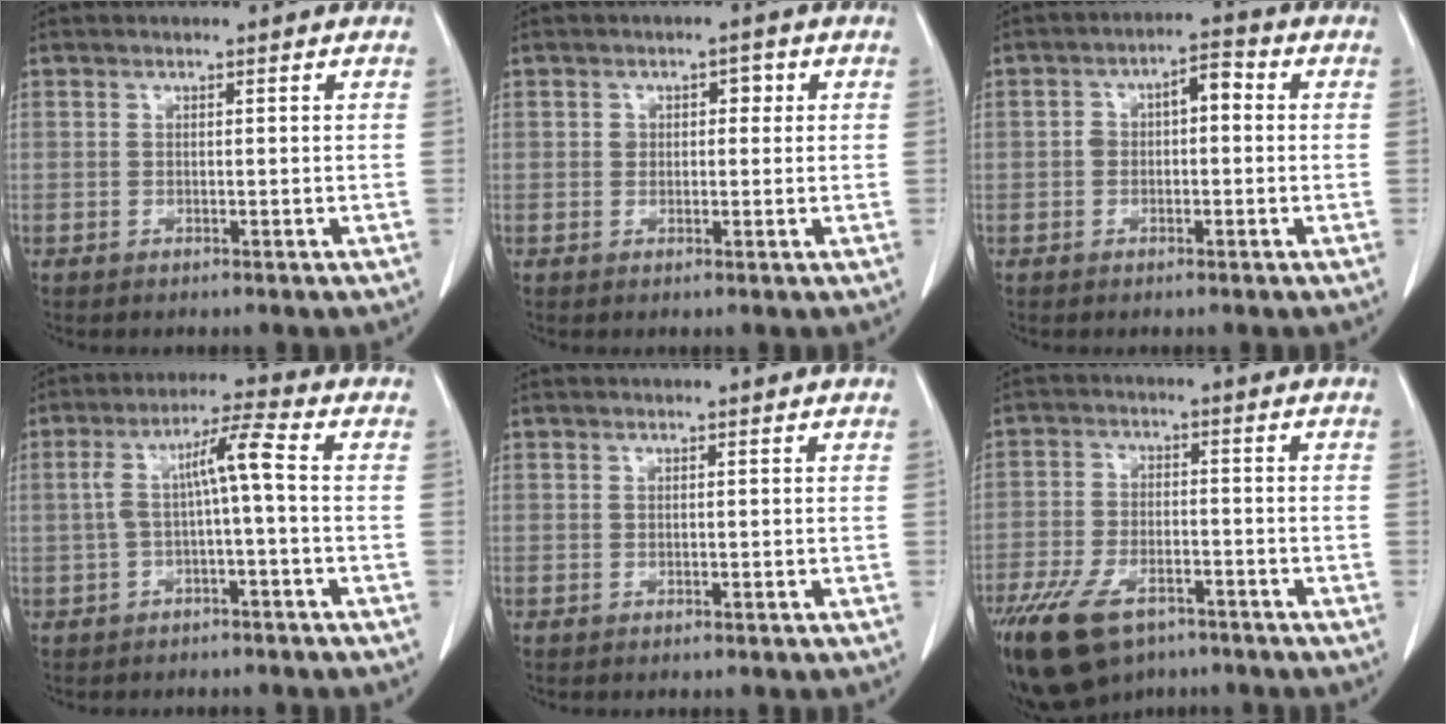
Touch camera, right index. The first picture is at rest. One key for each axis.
{"total": 2.6, "fx": 0.6, "fy": 1.8, "fz": 1.7, "tx": -0.022, "ty": 0.015, "tz": 0.007}
{"total": 4.8, "fx": 0.3, "fy": 2.5, "fz": 4.1, "tx": -0.069, "ty": 0.036, "tz": 0.003}
{"total": 6.6, "fx": -0.4, "fy": 0.2, "fz": 6.6, "tx": -0.123, "ty": 0.033, "tz": -0.004}
{"total": 0.0}
{"total": 13.7, "fx": -9.1, "fy": 6.7, "fz": 7.7, "tx": -0.168, "ty": -0.010, "tz": -0.152}